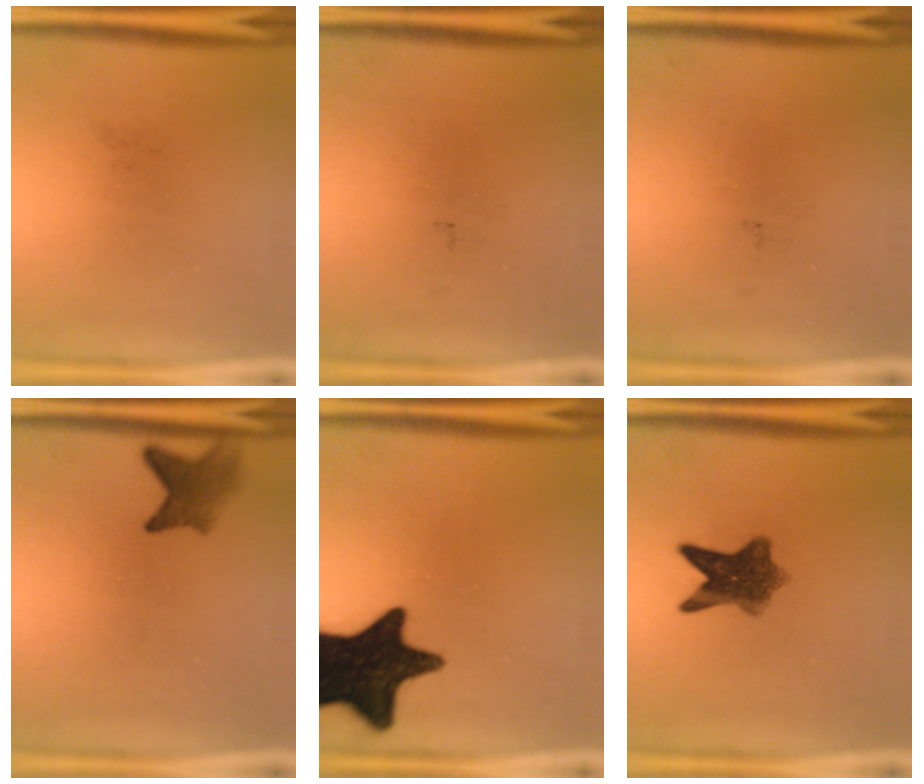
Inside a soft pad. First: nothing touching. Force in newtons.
{"total": 0.0}
{"total": 0.0}
{"total": 4.1}
{"total": 18.8}
{"total": 7.8}